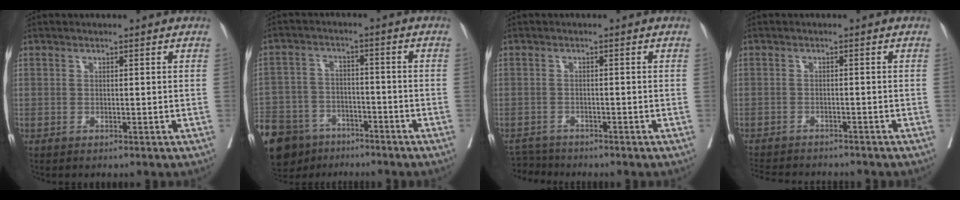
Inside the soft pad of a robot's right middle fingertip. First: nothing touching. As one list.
[{"total": 18.2, "force": [-12.9, 10.6, 7.1], "torque": [-0.207, -0.015, -0.200]}, {"total": 3.4, "force": [-3.3, 0.6, -0.5], "torque": [0.011, -0.009, -0.057]}, {"total": 10.0, "force": [-9.2, 2.2, 3.3], "torque": [-0.062, -0.008, -0.126]}]